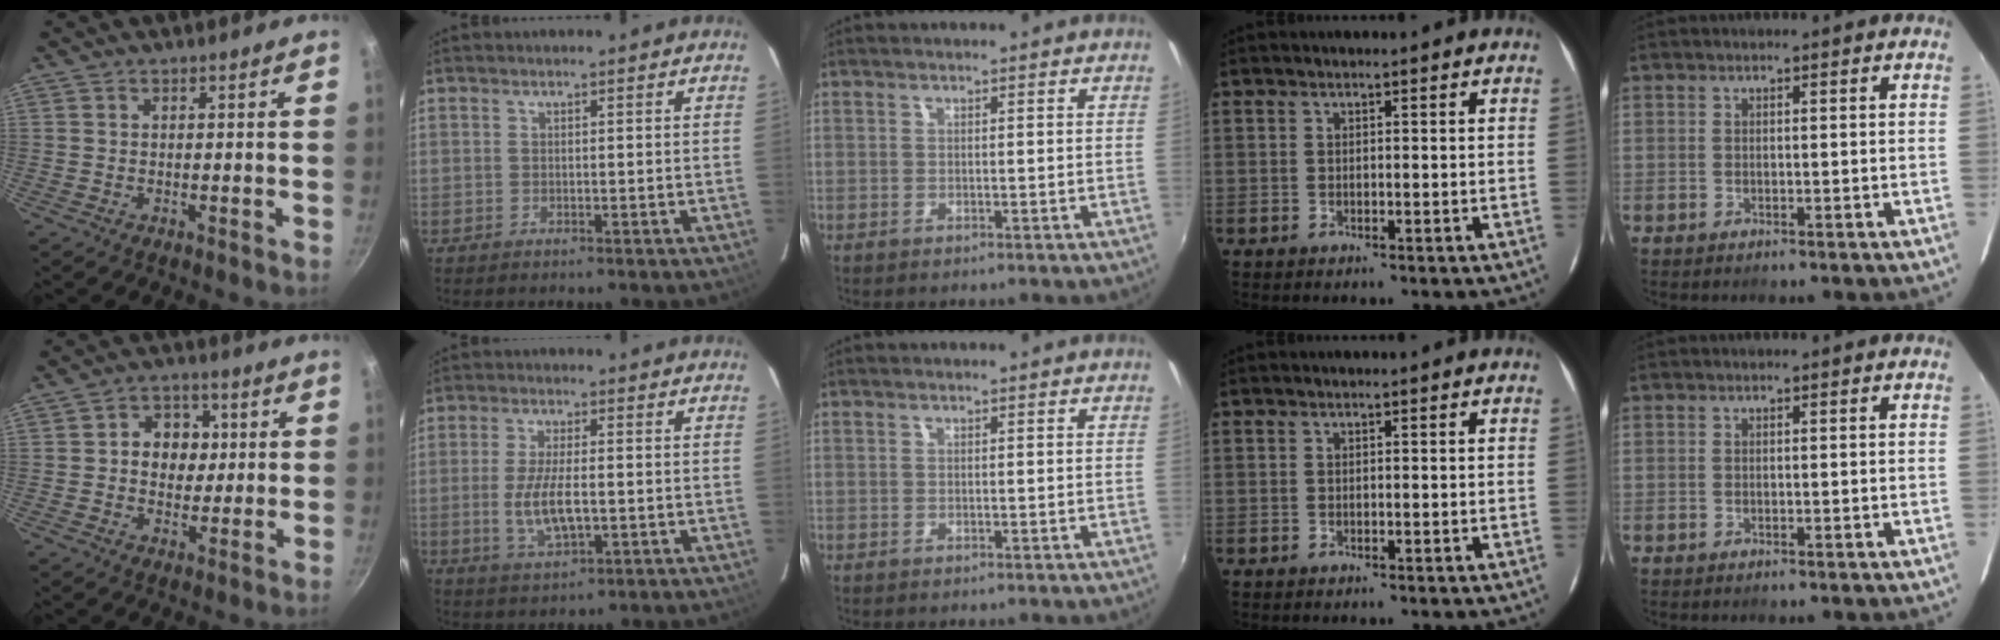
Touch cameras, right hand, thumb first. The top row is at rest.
{"thumb": {"total": 8.2, "force": [1.0, 6.8, 4.6], "torque": [-0.032, 0.002, 0.007]}, "index": {"total": 7.9, "force": [-1.3, 2.9, 7.3], "torque": [-0.147, -0.010, -0.020]}}